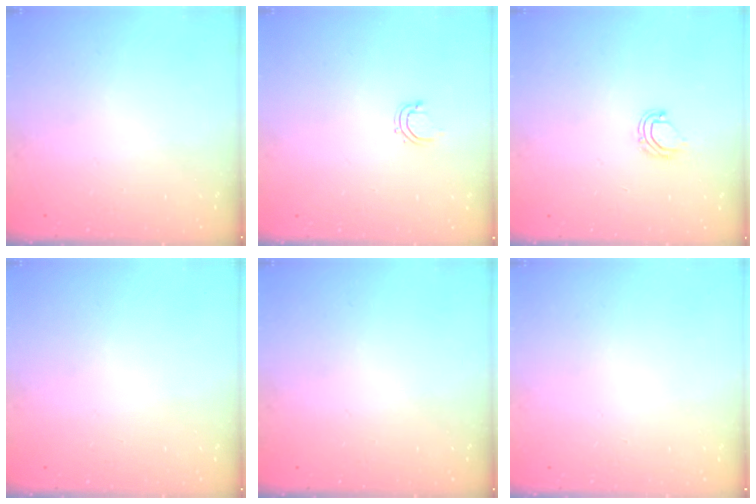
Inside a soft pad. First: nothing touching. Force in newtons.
{"total": 2.8, "press": 2.7, "slide": 0.5}
{"total": 6.4, "press": 6.4, "slide": 0.4}
{"total": 0.0}
{"total": 0.0}
{"total": 0.0}